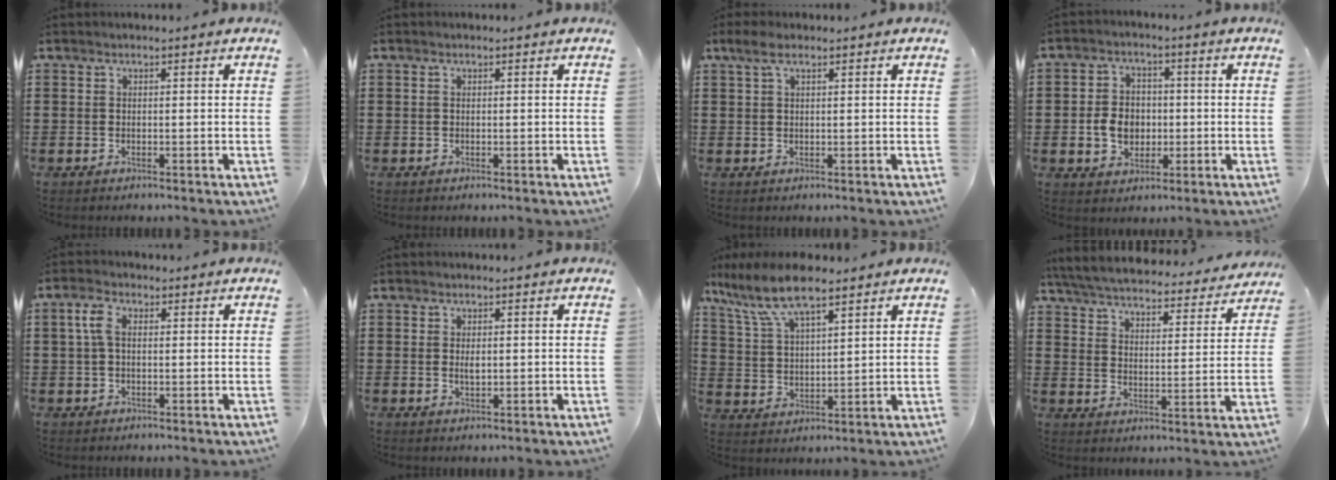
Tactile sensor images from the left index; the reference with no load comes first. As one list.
[{"total": 0.0}, {"total": 2.9, "force": [1.3, 1.1, 2.3], "torque": [-0.057, 0.002, 0.020]}, {"total": 5.8, "force": [-0.7, 4.7, 3.4], "torque": [-0.072, 0.006, -0.017]}, {"total": 4.1, "force": [0.8, 2.1, 3.4], "torque": [-0.082, 0.008, 0.011]}, {"total": 1.4, "force": [0.1, 0.6, 1.3], "torque": [-0.026, 0.003, 0.000]}, {"total": 9.3, "force": [7.1, 2.3, 5.5], "torque": [-0.129, -0.014, 0.128]}, {"total": 5.5, "force": [5.4, 0.1, 1.1], "torque": [-0.049, -0.040, 0.091]}]